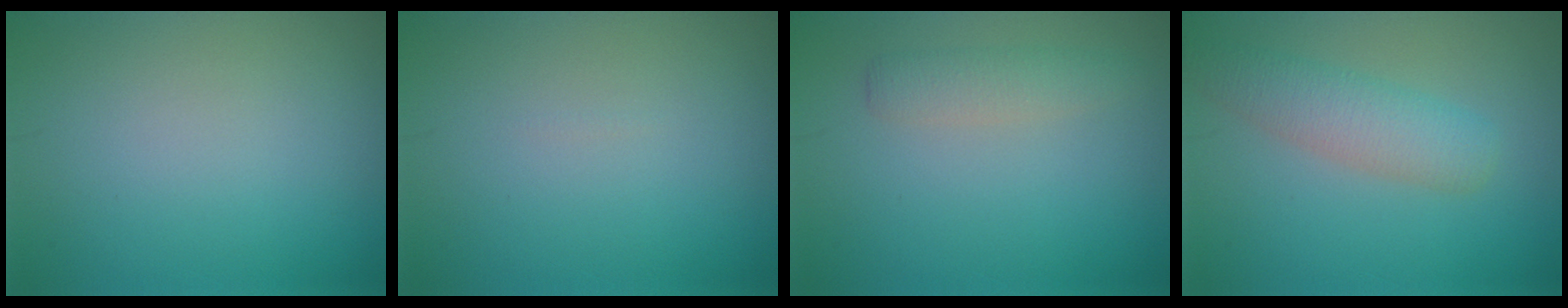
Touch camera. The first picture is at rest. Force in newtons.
{"total": 0.0}
{"total": 2.0, "press": 2.0, "slide": 0.2}
{"total": 3.9, "press": 3.9, "slide": 0.2}